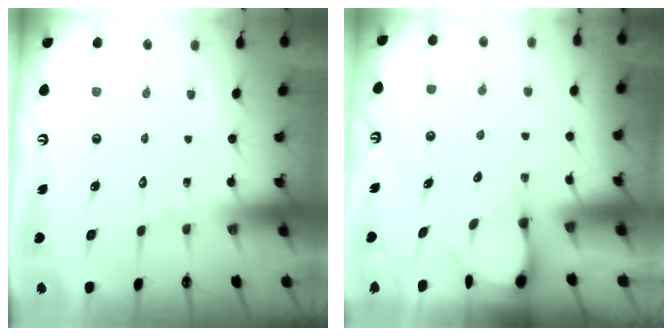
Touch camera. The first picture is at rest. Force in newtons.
{"total": 3.5, "press": 3.5, "slide": 0.4}